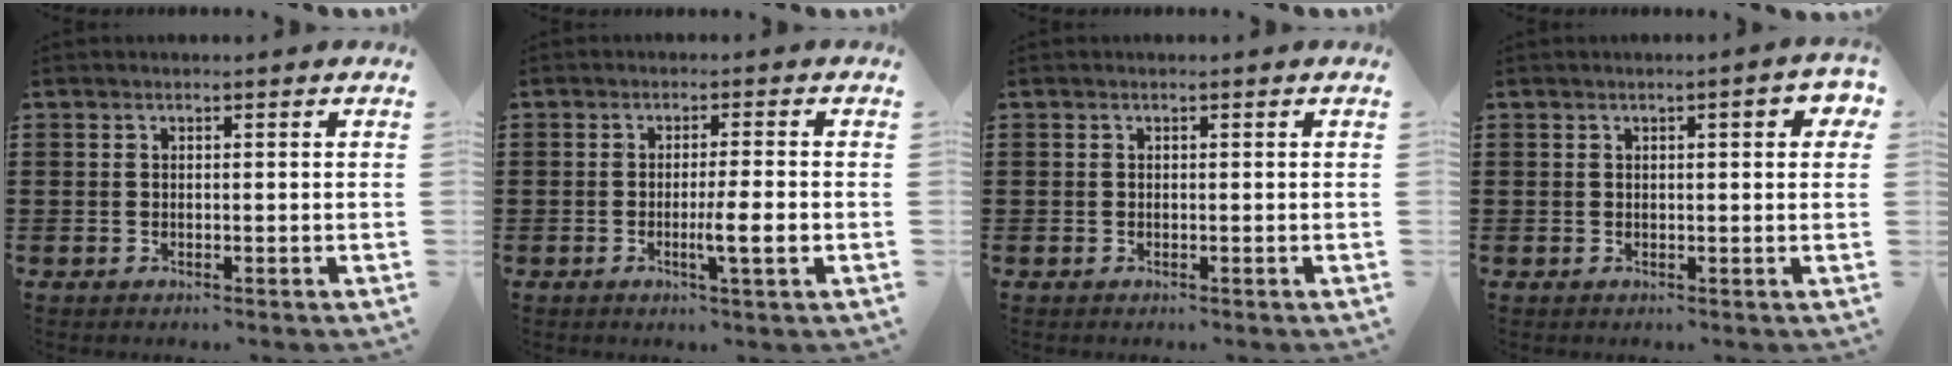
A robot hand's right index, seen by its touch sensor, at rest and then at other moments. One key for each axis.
{"total": 4.7, "fx": -1.3, "fy": 0.1, "fz": 4.5, "tx": -0.074, "ty": -0.010, "tz": -0.023}
{"total": 0.0}
{"total": 2.7, "fx": 0.8, "fy": 0.5, "fz": 2.6, "tx": -0.033, "ty": -0.001, "tz": 0.007}